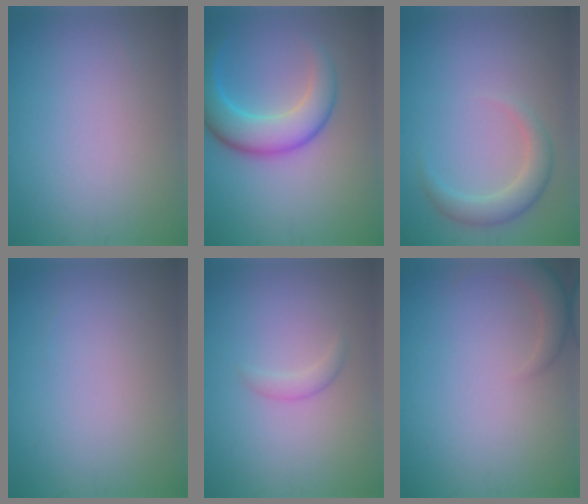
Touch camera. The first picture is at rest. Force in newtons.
{"total": 5.6, "press": 5.6, "slide": 0.3}
{"total": 2.8, "press": 2.8, "slide": 0.2}
{"total": 0.0}
{"total": 1.1, "press": 1.1, "slide": 0.1}
{"total": 2.3, "press": 2.3, "slide": 0.2}